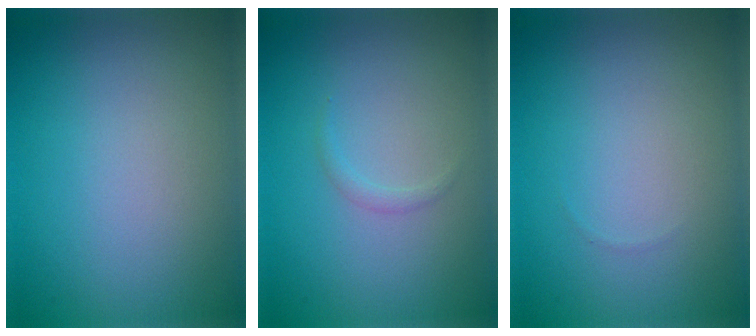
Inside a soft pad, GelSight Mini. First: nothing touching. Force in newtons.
{"total": 0.7, "press": 0.7, "slide": 0.1}
{"total": 0.0}